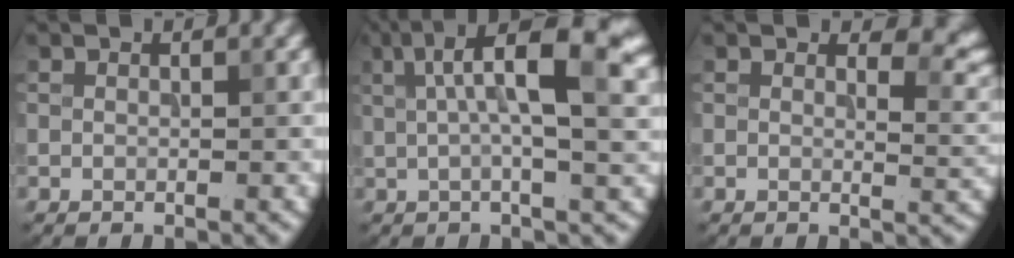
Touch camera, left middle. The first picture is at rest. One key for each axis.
{"total": 10.4, "fx": 3.0, "fy": 3.0, "fz": 9.4, "tx": -0.132, "ty": 0.015, "tz": 0.039}
{"total": 3.3, "fx": 1.9, "fy": 1.2, "fz": 2.3, "tx": -0.029, "ty": -0.005, "tz": 0.027}